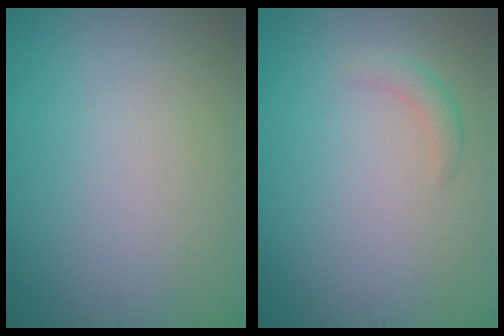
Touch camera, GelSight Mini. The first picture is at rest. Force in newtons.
{"total": 1.4, "press": 1.4, "slide": 0.0}